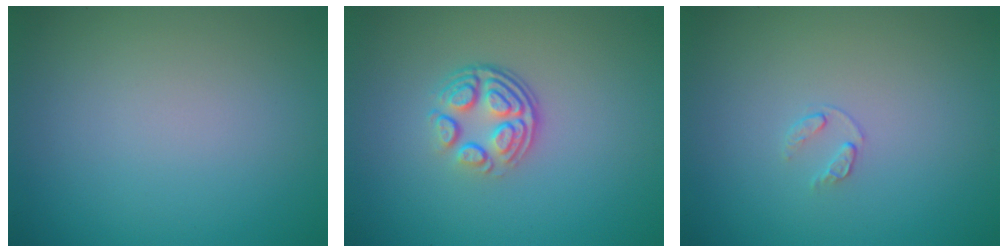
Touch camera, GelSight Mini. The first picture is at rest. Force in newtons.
{"total": 4.0, "press": 2.8, "slide": 2.9}
{"total": 0.8, "press": 0.5, "slide": 0.6}